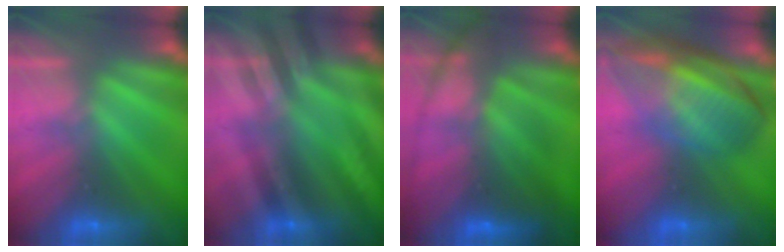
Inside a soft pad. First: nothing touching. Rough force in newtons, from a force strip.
{"total": 2.8}
{"total": 7.0}
{"total": 7.6}